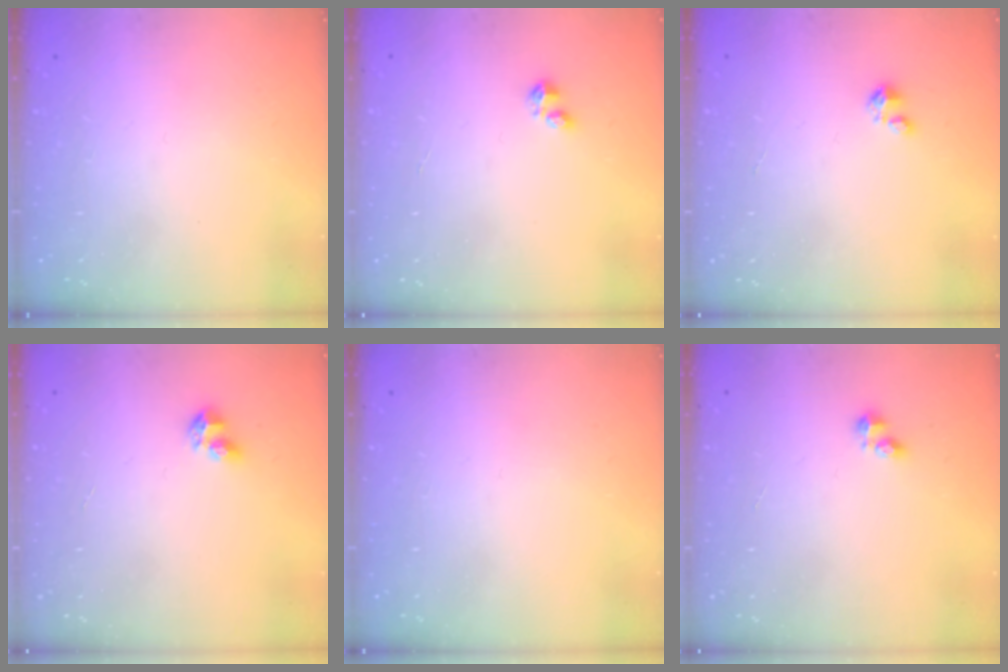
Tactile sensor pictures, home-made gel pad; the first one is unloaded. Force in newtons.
{"total": 2.4, "press": 2.4, "slide": 0.3}
{"total": 2.1, "press": 2.1, "slide": 0.2}
{"total": 4.7, "press": 4.6, "slide": 0.9}
{"total": 0.0}
{"total": 2.5, "press": 2.5, "slide": 0.4}